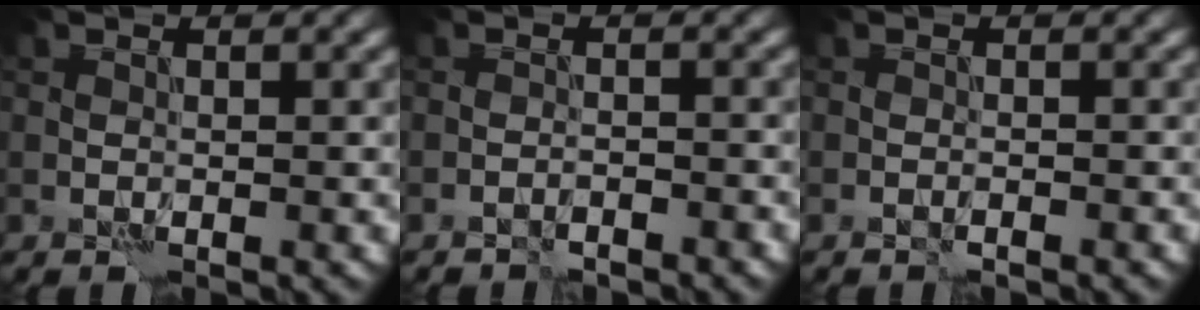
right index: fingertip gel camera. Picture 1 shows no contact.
{"total": 1.5, "force": [-1.4, 0.3, 0.3], "torque": [0.003, 0.004, -0.025]}
{"total": 0.7, "force": [-0.7, 0.0, 0.3], "torque": [-0.004, 0.000, -0.014]}